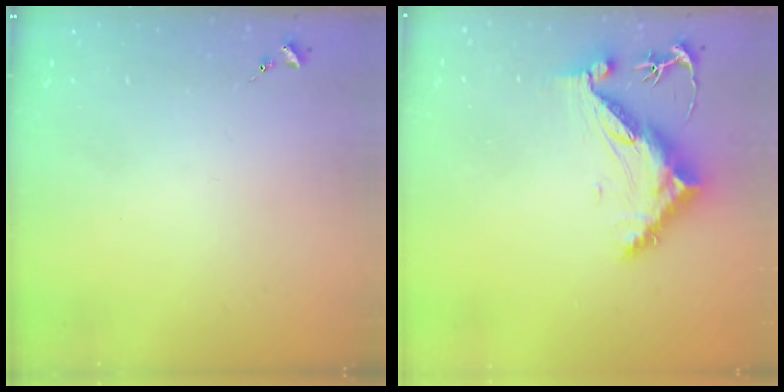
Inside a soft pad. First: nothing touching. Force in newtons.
{"total": 12.9, "press": 12.8, "slide": 0.9}